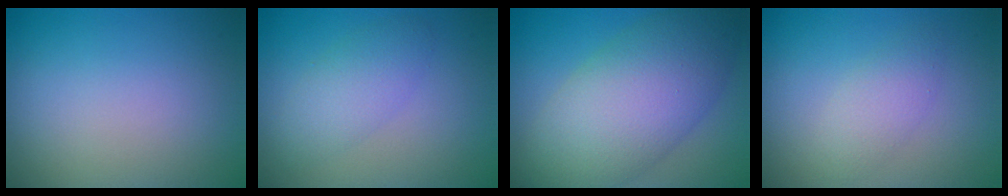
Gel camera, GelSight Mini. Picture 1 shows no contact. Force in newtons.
{"total": 2.9, "press": 2.9, "slide": 0.1}
{"total": 10.0, "press": 10.0, "slide": 0.4}
{"total": 2.2, "press": 2.2, "slide": 0.0}